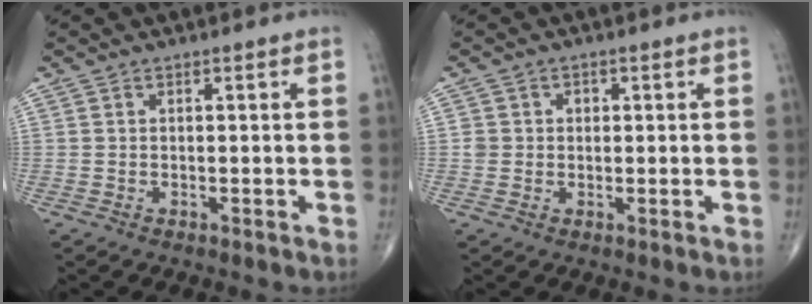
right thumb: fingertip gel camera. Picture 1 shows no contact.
{"total": 2.4, "force": [0.2, 2.3, 0.7], "torque": [0.003, 0.005, 0.003]}